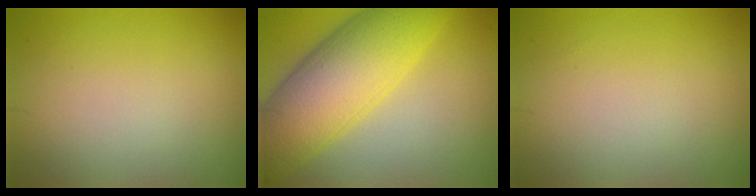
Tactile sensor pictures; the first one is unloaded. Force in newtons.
{"total": 10.3, "press": 10.3, "slide": 0.2}
{"total": 0.0}